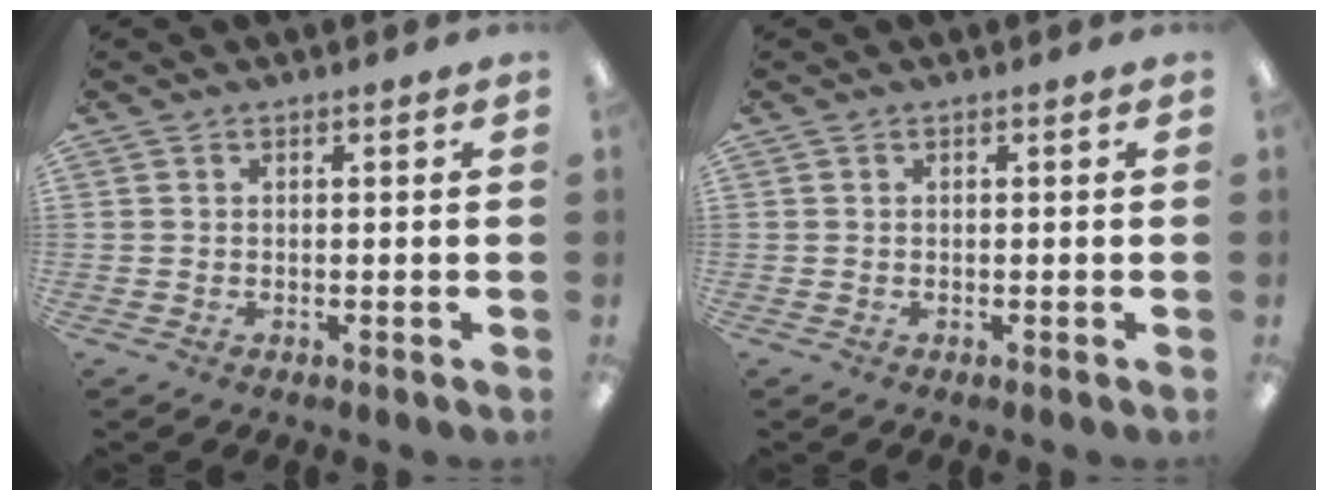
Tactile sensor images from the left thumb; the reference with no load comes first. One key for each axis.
{"total": 0.0}